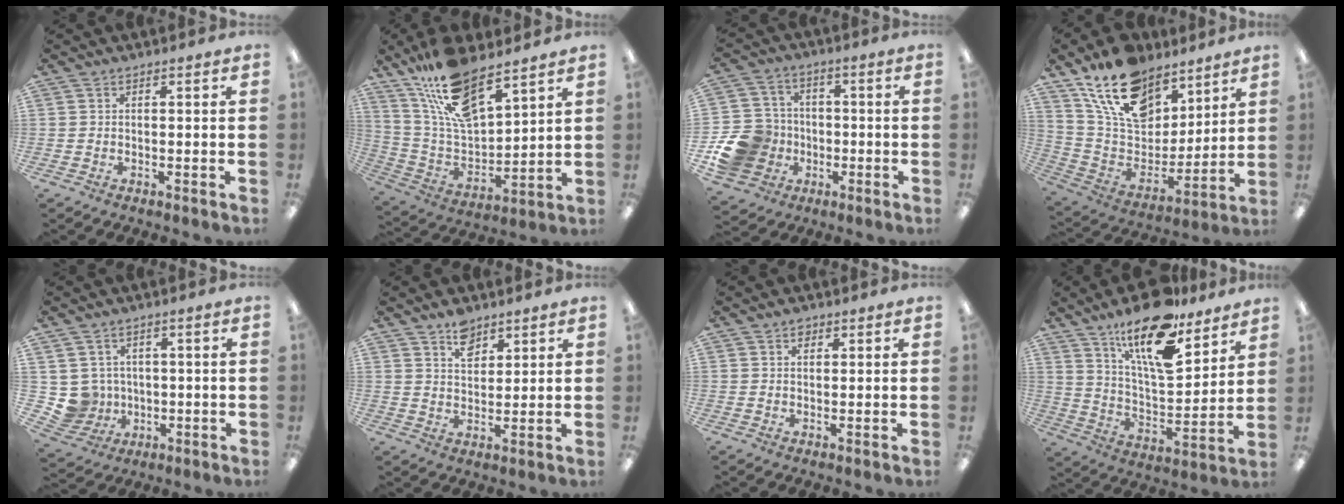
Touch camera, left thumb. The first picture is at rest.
{"total": 17.0, "force": [12.7, 6.0, 9.7], "torque": [-0.200, -0.061, 0.226]}
{"total": 14.5, "force": [-4.5, 12.6, 5.5], "torque": [-0.110, 0.036, -0.072]}
{"total": 19.1, "force": [13.2, 10.6, 8.9], "torque": [-0.176, -0.065, 0.245]}
{"total": 5.8, "force": [1.0, 5.7, 0.5], "torque": [-0.038, -0.006, 0.026]}
{"total": 6.4, "force": [4.6, 3.7, 2.6], "torque": [-0.034, -0.022, 0.080]}
{"total": 1.6, "force": [1.1, 1.0, 0.6], "torque": [-0.006, -0.002, 0.019]}
{"total": 19.3, "force": [13.8, 6.6, 11.8], "torque": [-0.204, -0.081, 0.232]}